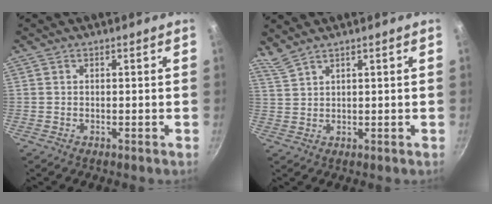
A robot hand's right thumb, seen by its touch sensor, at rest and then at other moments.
{"total": 2.7, "force": [2.4, 0.0, 1.2], "torque": [-0.031, -0.007, 0.055]}